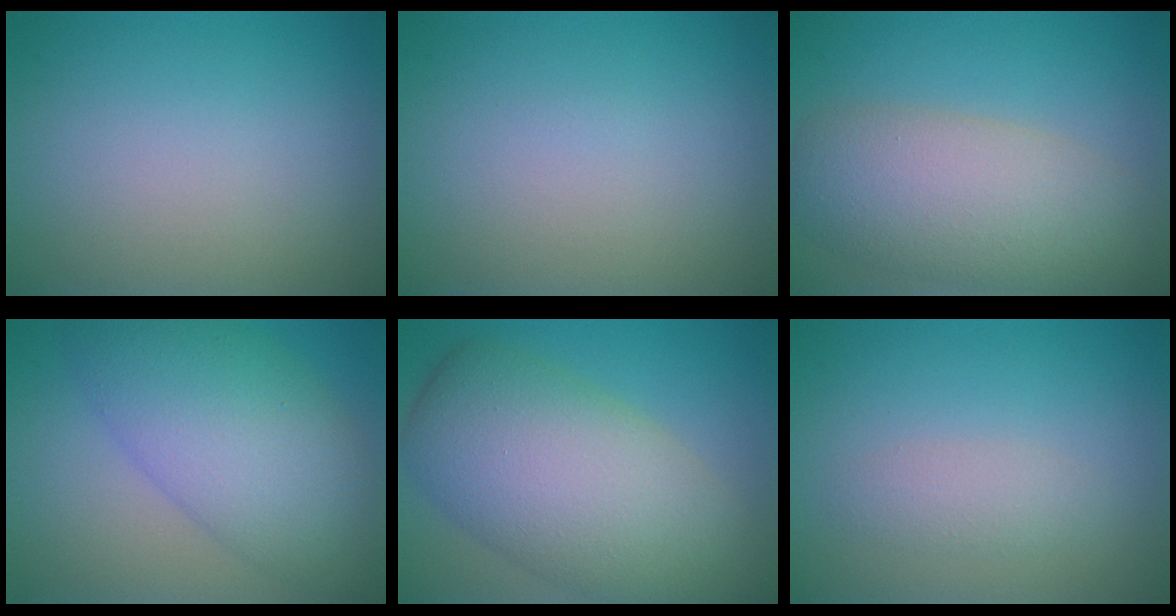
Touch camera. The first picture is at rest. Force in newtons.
{"total": 0.0}
{"total": 7.3, "press": 7.3, "slide": 0.5}
{"total": 8.8, "press": 8.8, "slide": 0.2}
{"total": 11.3, "press": 11.3, "slide": 0.8}
{"total": 1.7, "press": 1.7, "slide": 0.1}